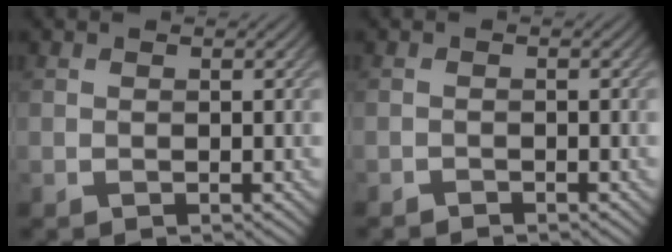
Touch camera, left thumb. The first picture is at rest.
{"total": 0.8, "force": [-0.8, 0.0, 0.1], "torque": [0.000, -0.001, -0.016]}